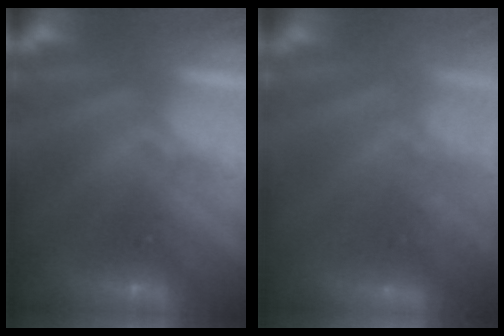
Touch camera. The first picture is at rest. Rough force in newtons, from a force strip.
{"total": 8.7}